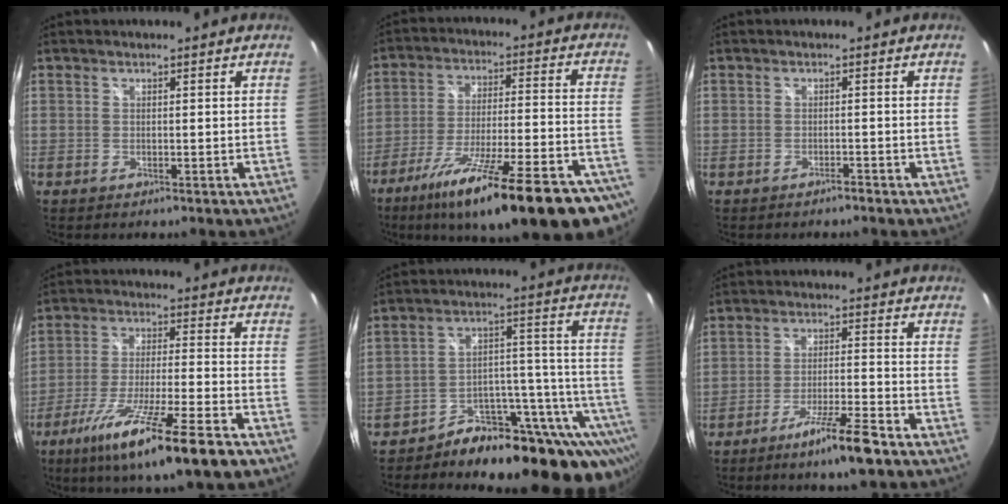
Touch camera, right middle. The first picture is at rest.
{"total": 28.6, "force": [-21.3, 4.8, 18.5], "torque": [-0.286, -0.068, -0.302]}
{"total": 1.0, "force": [-0.9, 0.2, 0.2], "torque": [-0.005, -0.001, -0.016]}
{"total": 17.8, "force": [-11.3, 1.4, 13.8], "torque": [-0.259, -0.057, -0.190]}
{"total": 23.3, "force": [-17.8, 8.9, 12.0], "torque": [-0.122, 0.021, -0.249]}
{"total": 8.5, "force": [-6.0, 0.0, 5.9], "torque": [-0.119, -0.006, -0.103]}